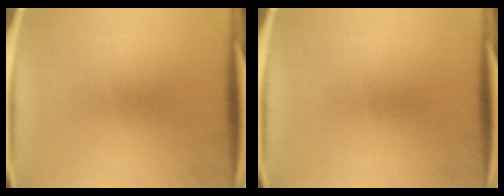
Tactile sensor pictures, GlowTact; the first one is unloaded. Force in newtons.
{"total": 0.0}